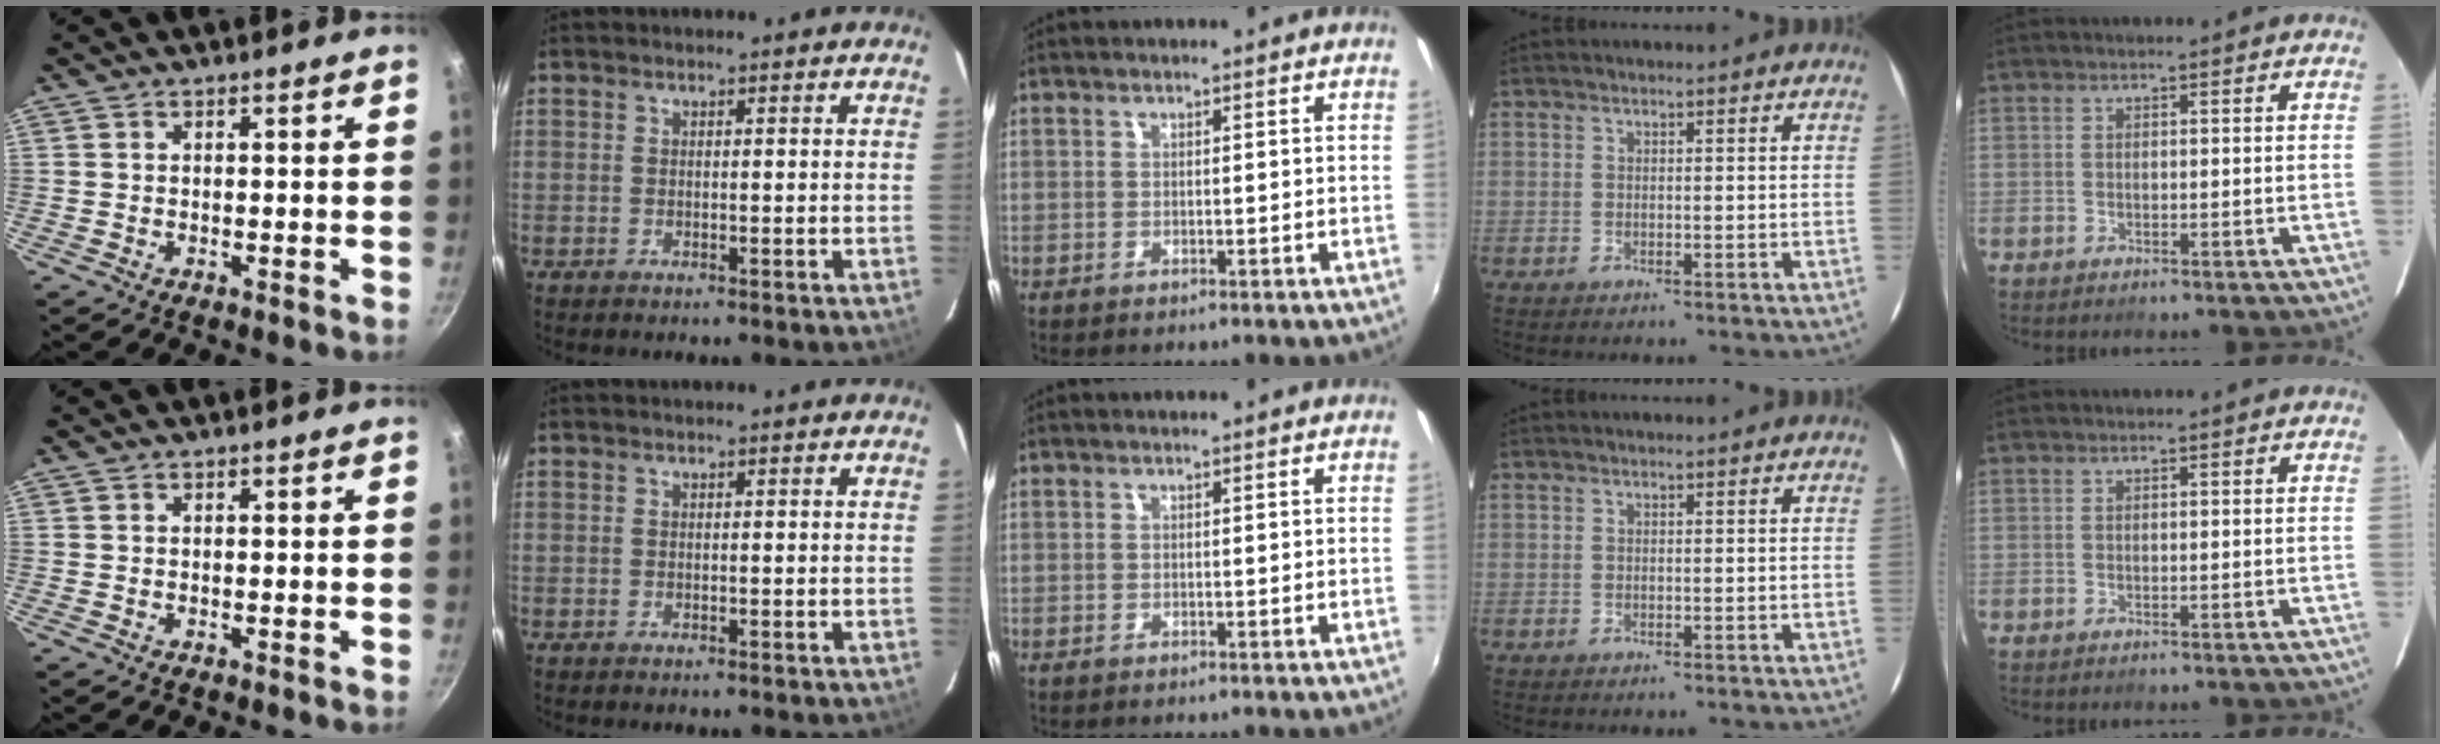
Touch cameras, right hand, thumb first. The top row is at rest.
{}